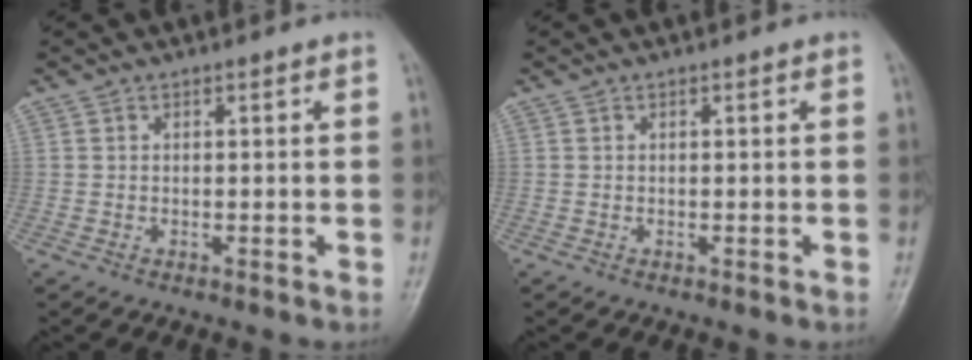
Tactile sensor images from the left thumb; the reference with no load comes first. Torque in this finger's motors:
{"motor_torque": [-0.01, 0.01, -0.01, 0.01, 0.00]}